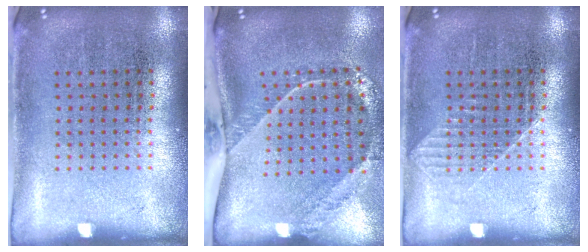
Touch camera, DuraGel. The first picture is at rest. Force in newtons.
{"total": 2.7, "press": 1.8, "slide": 2.0}
{"total": 1.0, "press": 1.0, "slide": 0.2}